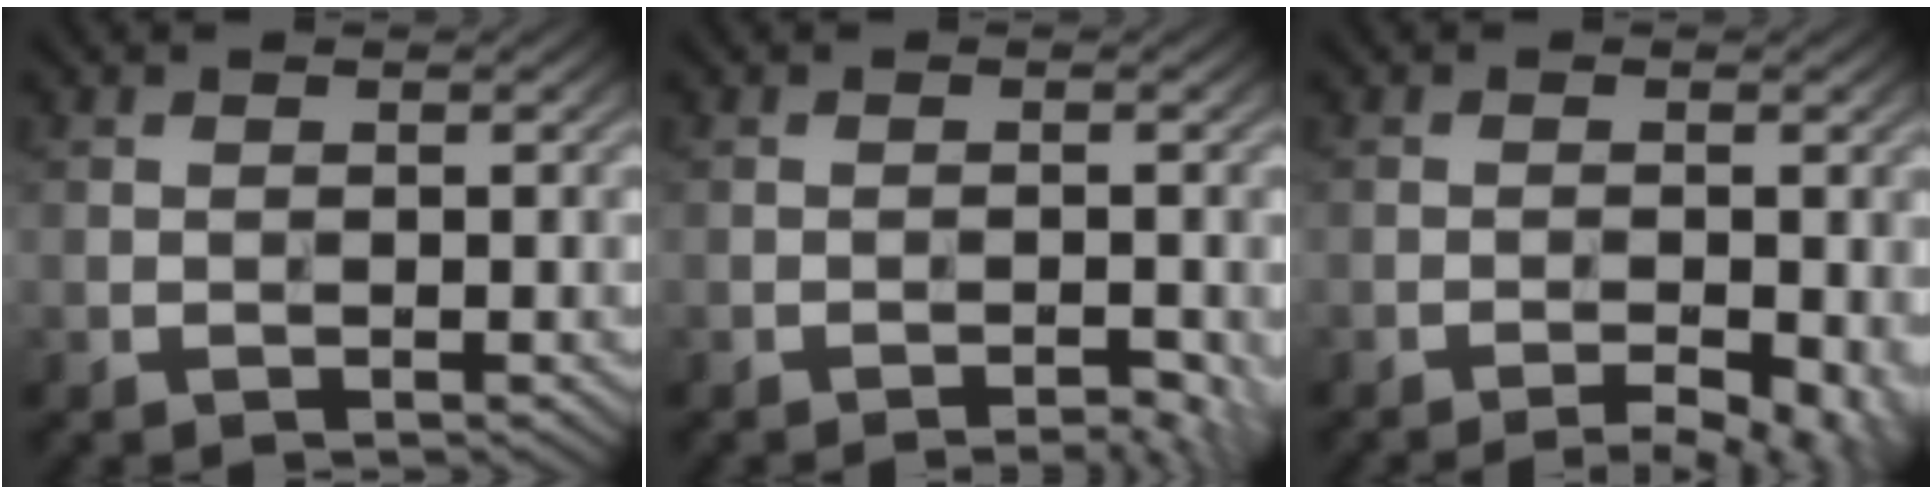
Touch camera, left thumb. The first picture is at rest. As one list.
[{"total": 2.0, "force": [-1.4, 0.4, 1.4], "torque": [-0.017, 0.002, -0.019]}, {"total": 4.7, "force": [-2.7, 1.0, 3.7], "torque": [-0.049, -0.004, -0.036]}]